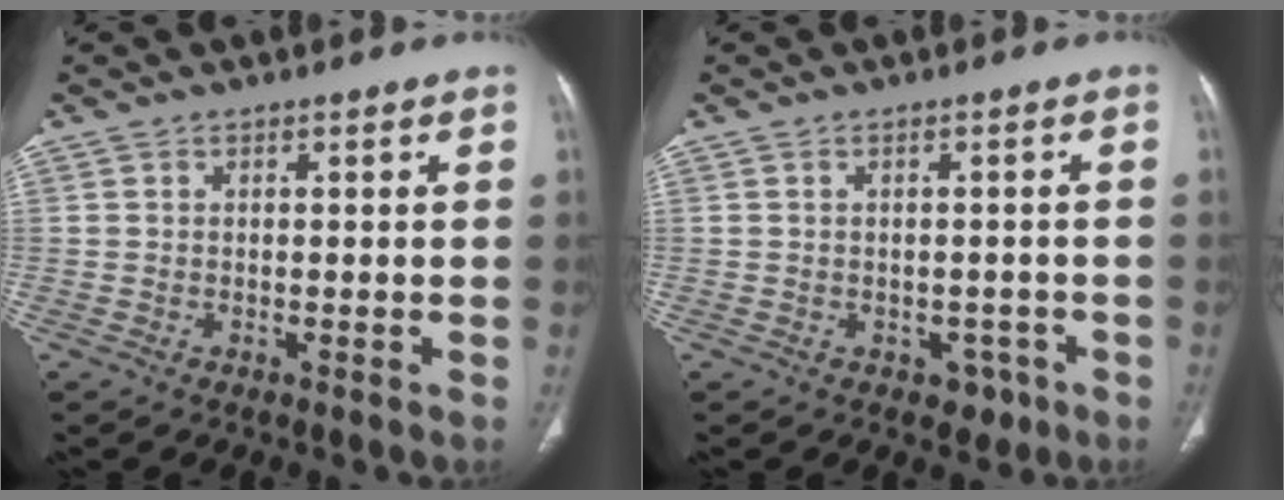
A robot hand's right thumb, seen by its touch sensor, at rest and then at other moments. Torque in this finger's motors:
{"motor_torque": [-0.11, 0.17, -0.26, -0.04, -0.03]}